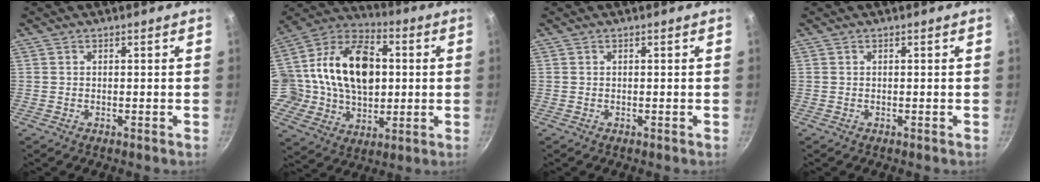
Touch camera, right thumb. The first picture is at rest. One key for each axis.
{"total": 21.5, "fx": 2.5, "fy": 15.7, "fz": 14.4, "tx": -0.226, "ty": 0.019, "tz": 0.035}
{"total": 0.0}
{"total": 0.0}